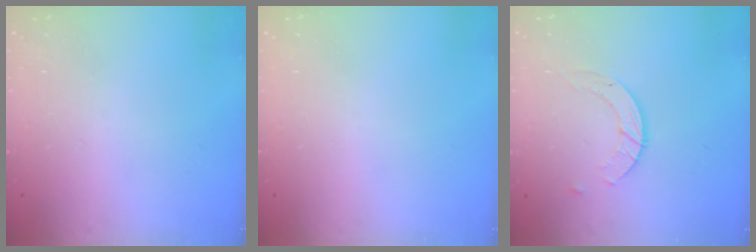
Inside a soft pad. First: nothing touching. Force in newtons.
{"total": 0.0}
{"total": 4.5, "press": 4.5, "slide": 0.3}